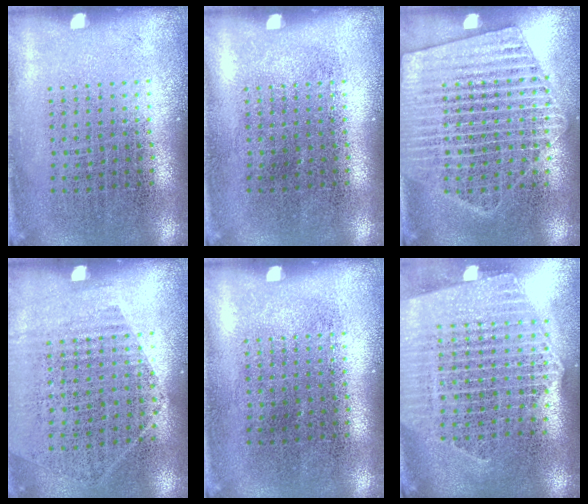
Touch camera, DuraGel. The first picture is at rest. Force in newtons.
{"total": 0.0}
{"total": 2.0, "press": 1.8, "slide": 0.9}
{"total": 1.2, "press": 1.0, "slide": 0.6}
{"total": 0.0}
{"total": 2.5, "press": 2.1, "slide": 1.3}